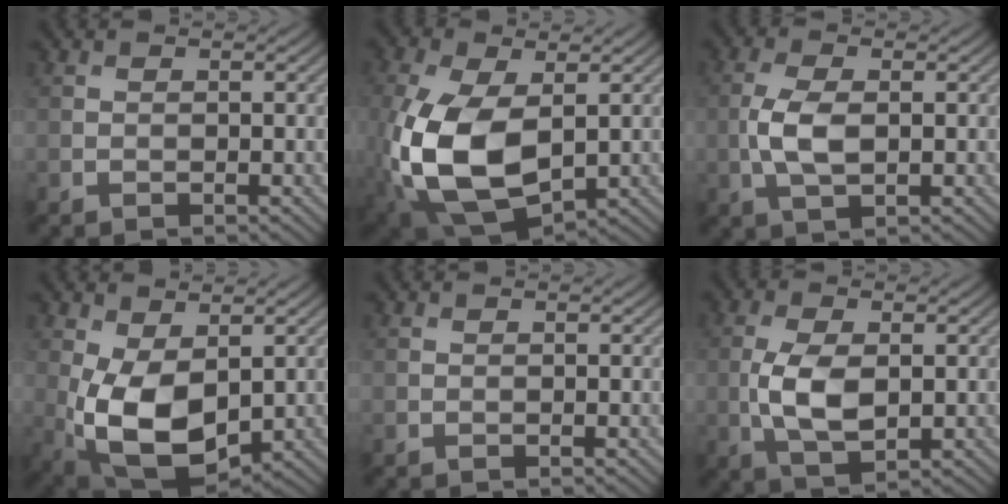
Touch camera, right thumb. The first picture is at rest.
{"total": 14.3, "force": [-2.0, 8.5, 11.4], "torque": [-0.297, -0.023, -0.030]}
{"total": 5.0, "force": [-0.4, 2.3, 4.4], "torque": [-0.108, 0.002, -0.010]}
{"total": 10.5, "force": [-0.9, 6.0, 8.5], "torque": [-0.200, -0.015, -0.009]}
{"total": 0.0}
{"total": 6.5, "force": [-0.4, 3.3, 5.6], "torque": [-0.133, -0.004, -0.006]}